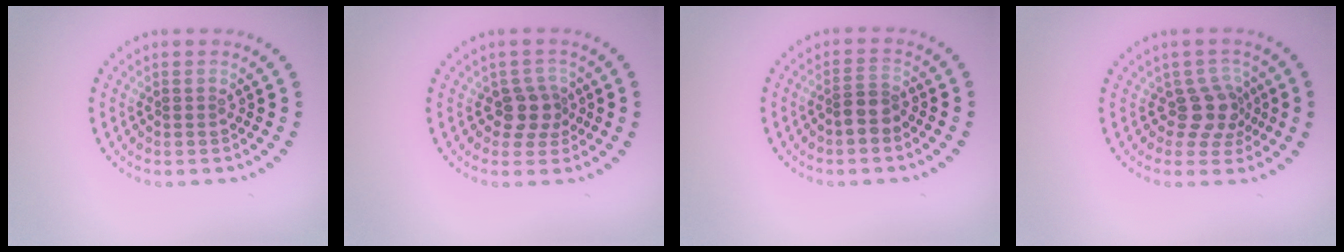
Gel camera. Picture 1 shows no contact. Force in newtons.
{"total": 2.5, "press": 1.9, "slide": 1.6}
{"total": 2.0, "press": 1.7, "slide": 1.2}
{"total": 2.9, "press": 2.2, "slide": 1.9}